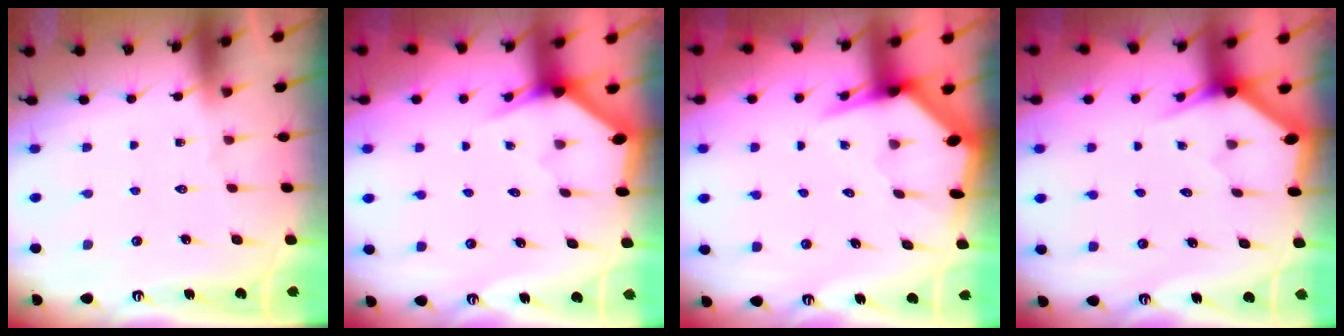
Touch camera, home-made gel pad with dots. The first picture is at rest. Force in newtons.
{"total": 3.2, "press": 3.2, "slide": 0.2}
{"total": 4.9, "press": 4.8, "slide": 0.6}
{"total": 3.2, "press": 3.2, "slide": 0.2}